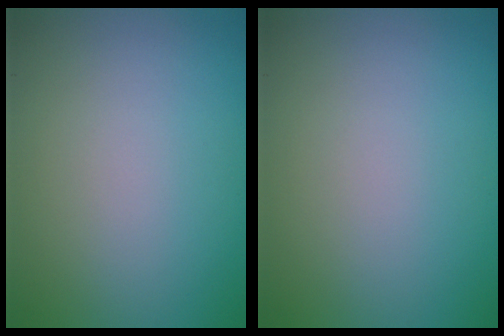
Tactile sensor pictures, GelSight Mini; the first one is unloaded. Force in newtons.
{"total": 0.0}